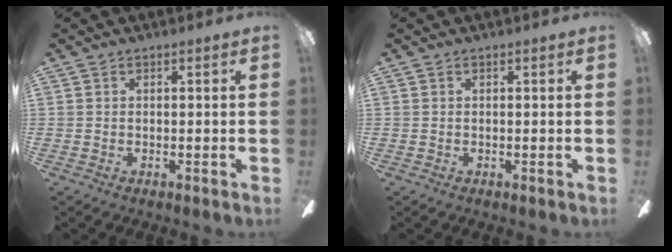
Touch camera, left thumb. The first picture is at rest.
{"total": 0.0}